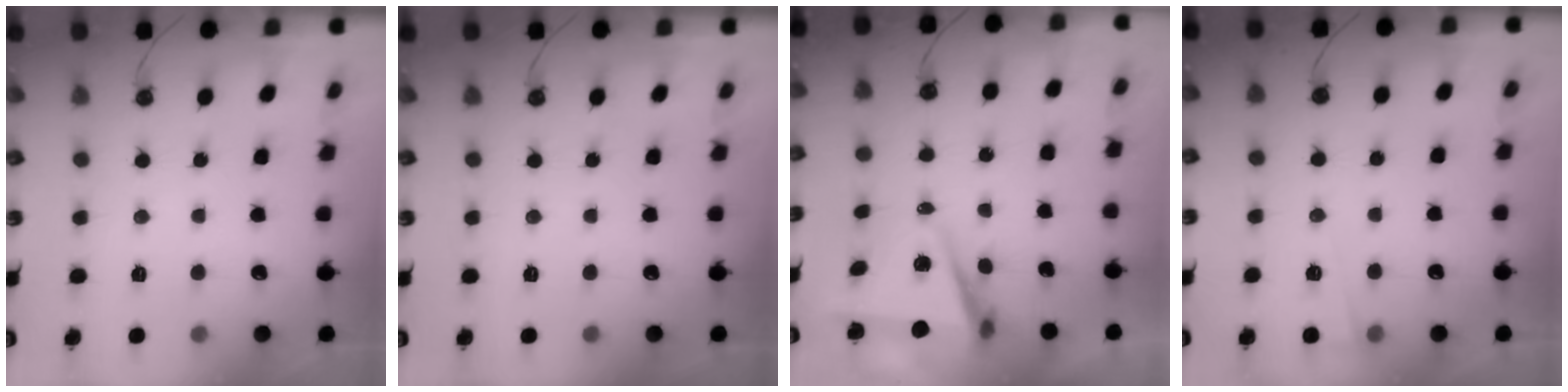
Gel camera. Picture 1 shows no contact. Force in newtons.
{"total": 0.0}
{"total": 7.6, "press": 6.3, "slide": 4.2}
{"total": 3.0, "press": 2.8, "slide": 1.1}